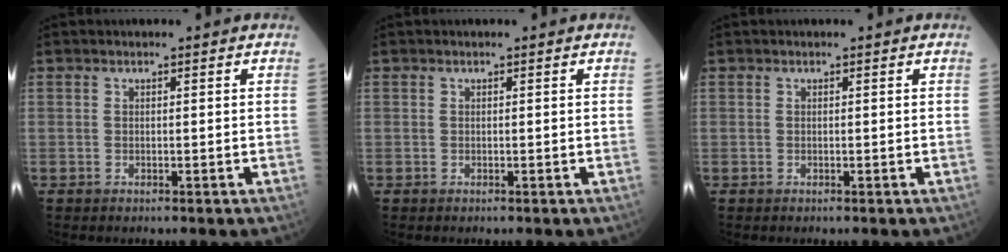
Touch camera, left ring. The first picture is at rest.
{"total": 0.0}
{"total": 0.0}